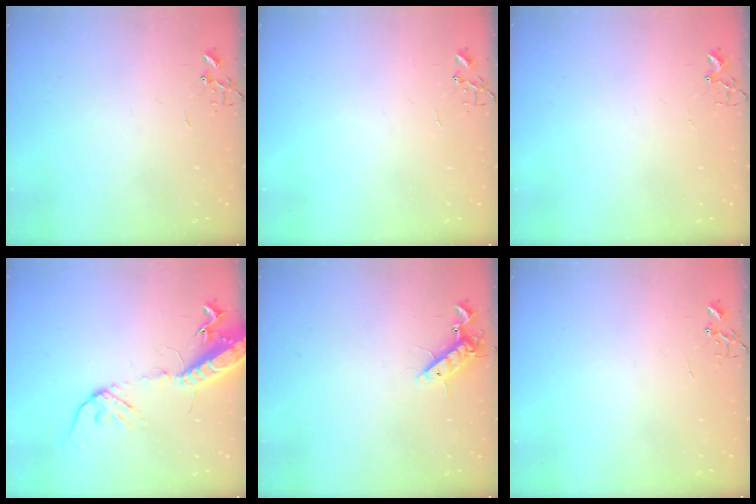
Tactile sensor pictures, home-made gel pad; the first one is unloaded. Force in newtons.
{"total": 0.0}
{"total": 1.7, "press": 1.6, "slide": 0.2}
{"total": 16.2, "press": 15.8, "slide": 3.6}
{"total": 10.0, "press": 9.8, "slide": 1.5}
{"total": 0.0}